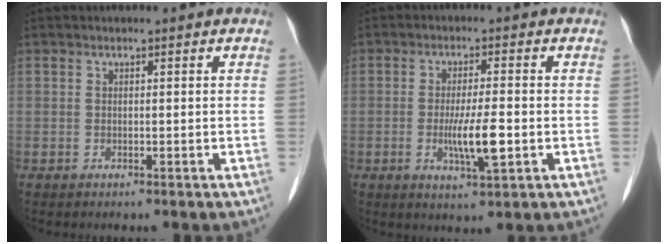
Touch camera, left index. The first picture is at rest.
{"total": 6.1, "force": [-1.4, 0.8, 5.8], "torque": [-0.114, -0.010, -0.024]}